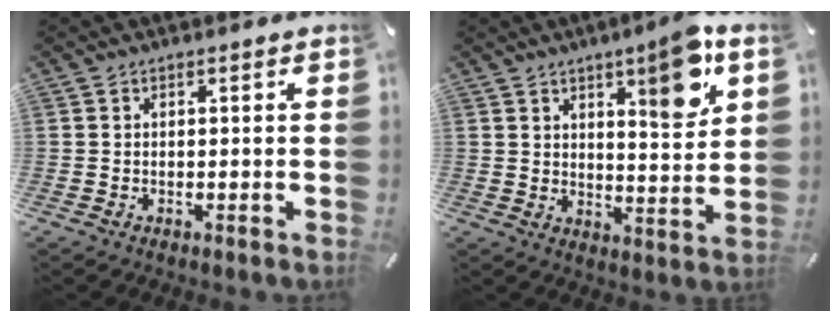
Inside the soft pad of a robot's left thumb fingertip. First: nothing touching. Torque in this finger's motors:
{"motor_torque": [0.84, -0.06, 0.57, 0.02, 0.11]}